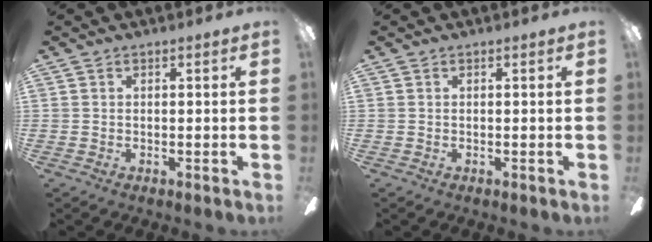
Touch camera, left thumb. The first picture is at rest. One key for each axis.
{"total": 0.0}